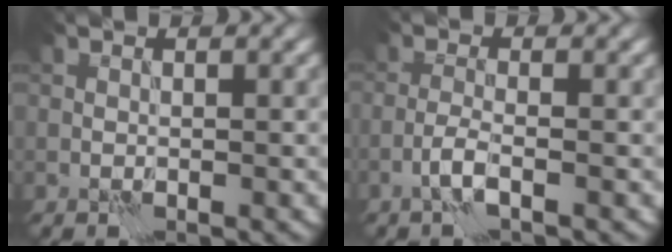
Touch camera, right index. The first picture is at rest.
{"total": 2.0, "force": [-1.1, 0.3, 1.6], "torque": [-0.036, 0.006, -0.028]}